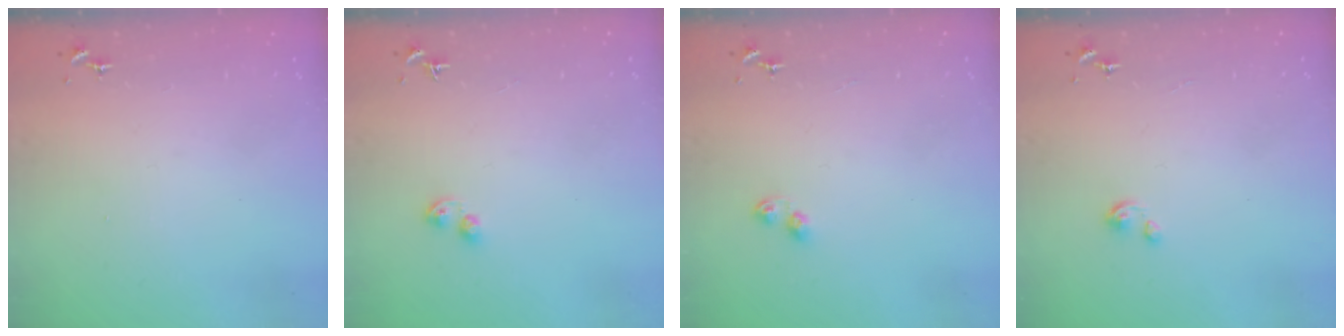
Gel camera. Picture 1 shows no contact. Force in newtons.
{"total": 3.8, "press": 3.8, "slide": 0.4}
{"total": 3.4, "press": 3.4, "slide": 0.4}
{"total": 1.9, "press": 1.9, "slide": 0.1}